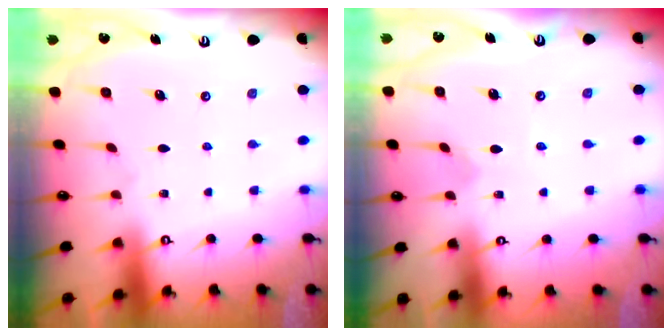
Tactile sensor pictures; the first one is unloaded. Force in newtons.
{"total": 1.8, "press": 1.8, "slide": 0.1}